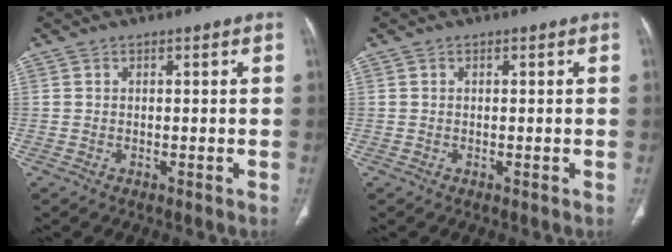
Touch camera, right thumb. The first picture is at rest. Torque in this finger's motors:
{"motor_torque": [0.07, 0.76, -0.02, 0.31, -0.03]}